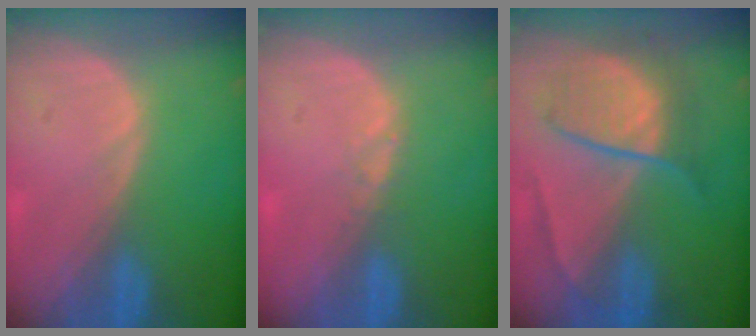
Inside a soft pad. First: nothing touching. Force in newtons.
{"total": 0.9, "press": 0.8, "slide": 0.5}
{"total": 7.2, "press": 7.2, "slide": 0.2}